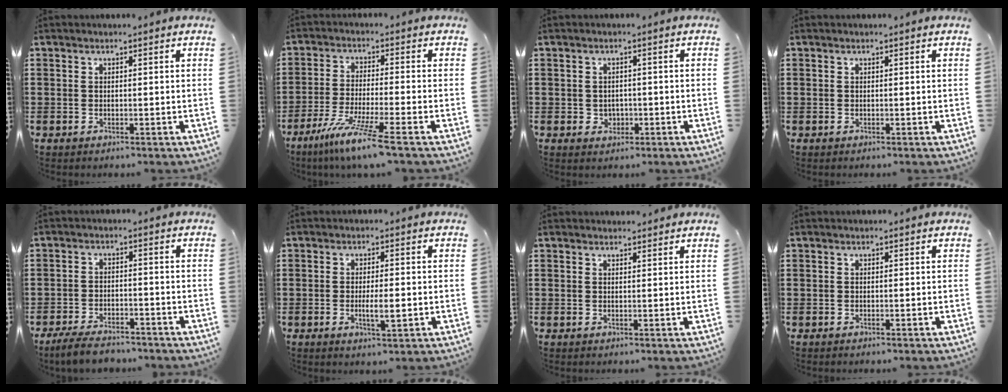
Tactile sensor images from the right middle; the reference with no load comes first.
{"total": 7.5, "force": [-5.5, -0.8, 5.0], "torque": [-0.107, -0.023, -0.108]}
{"total": 1.6, "force": [-0.3, 1.4, 0.7], "torque": [-0.017, 0.004, -0.009]}
{"total": 0.0}
{"total": 4.7, "force": [-4.3, 1.1, 1.8], "torque": [-0.034, 0.004, -0.084]}
{"total": 4.1, "force": [-1.0, 1.2, 3.8], "torque": [-0.055, 0.000, -0.021]}
{"total": 1.0, "force": [0.9, 0.1, -0.2], "torque": [0.008, -0.005, 0.017]}
{"total": 0.0}